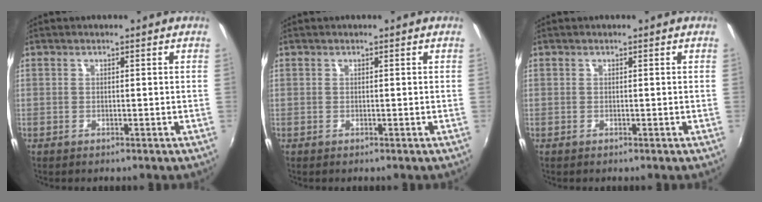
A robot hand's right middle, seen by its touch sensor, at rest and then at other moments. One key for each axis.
{"total": 0.0}
{"total": 0.0}